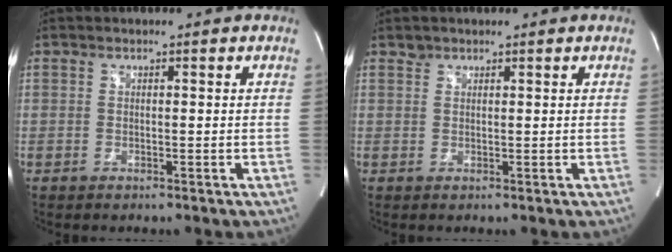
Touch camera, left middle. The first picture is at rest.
{"total": 0.9, "force": [0.7, 0.5, -0.1], "torque": [0.008, 0.002, 0.010]}